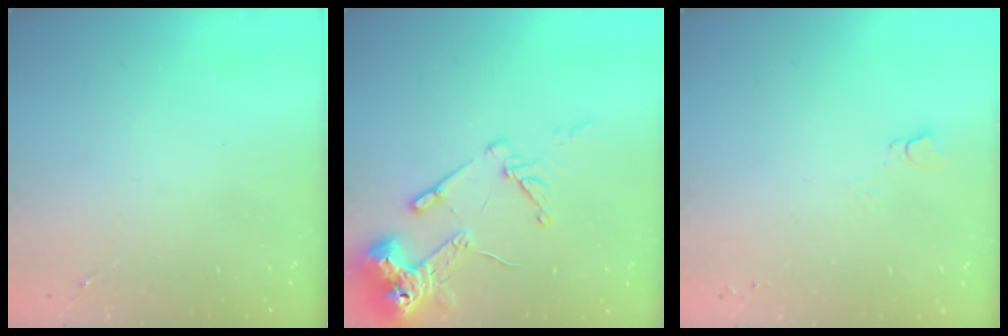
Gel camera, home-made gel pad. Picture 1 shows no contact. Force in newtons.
{"total": 14.1, "press": 13.9, "slide": 2.0}
{"total": 2.7, "press": 2.7, "slide": 0.3}